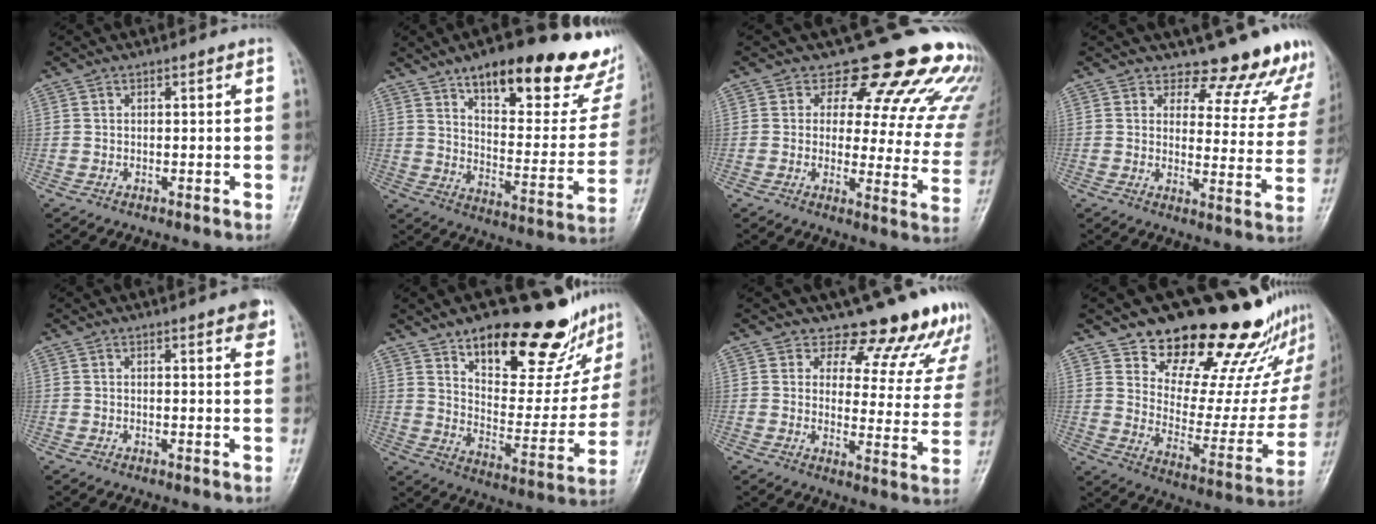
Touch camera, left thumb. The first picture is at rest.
{"total": 29.3, "force": [18.3, 10.5, 20.4], "torque": [-0.239, -0.061, 0.258]}
{"total": 19.1, "force": [15.6, 7.3, 8.2], "torque": [-0.043, -0.106, 0.164]}
{"total": 14.8, "force": [13.6, 5.4, 2.2], "torque": [0.033, -0.119, 0.136]}
{"total": 3.7, "force": [2.2, 0.8, 2.9], "torque": [-0.028, -0.006, 0.023]}
{"total": 23.7, "force": [17.3, 9.2, 13.4], "torque": [-0.135, -0.101, 0.256]}
{"total": 16.2, "force": [14.6, 6.2, 2.9], "torque": [0.026, -0.121, 0.149]}
{"total": 24.8, "force": [20.4, 9.5, 10.6], "torque": [-0.098, -0.146, 0.281]}